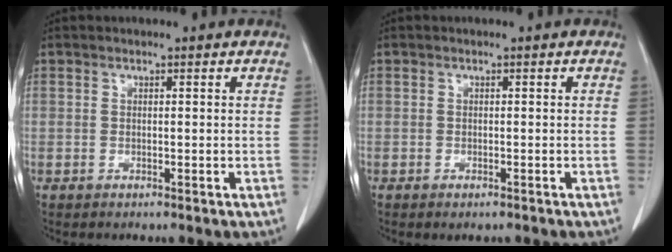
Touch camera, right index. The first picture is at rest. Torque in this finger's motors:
{"motor_torque": [0.32, -0.22, 0.12, 0.03]}